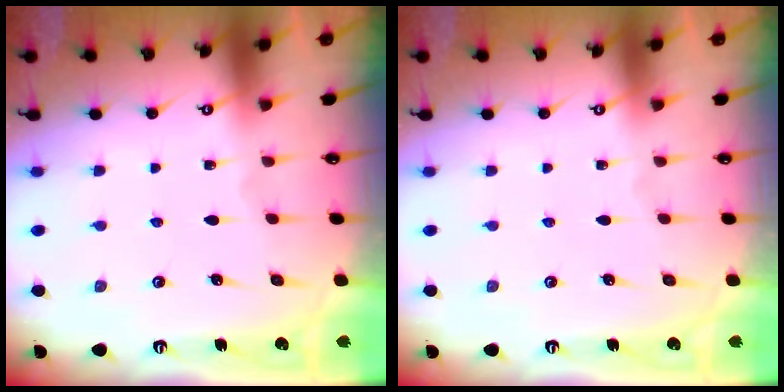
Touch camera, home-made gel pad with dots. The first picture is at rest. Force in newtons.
{"total": 0.0}